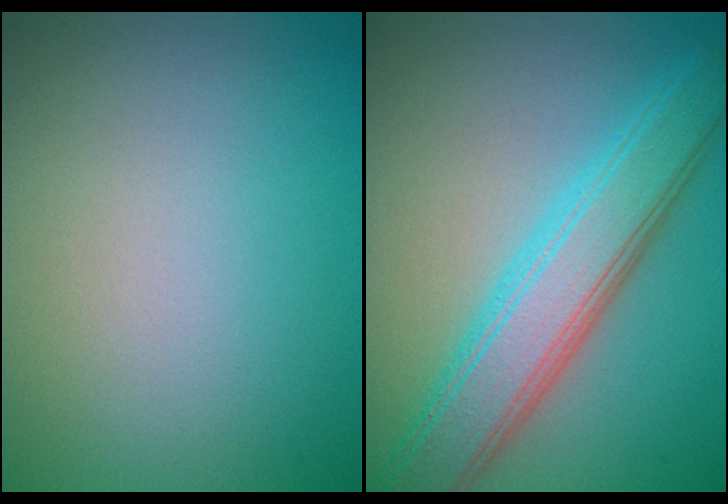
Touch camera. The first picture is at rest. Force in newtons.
{"total": 6.3, "press": 6.3, "slide": 0.4}